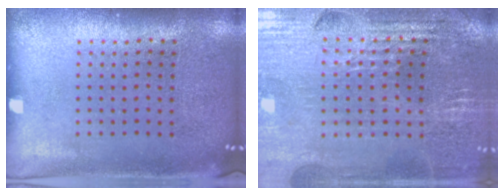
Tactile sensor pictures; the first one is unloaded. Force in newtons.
{"total": 2.8, "press": 2.8, "slide": 0.5}